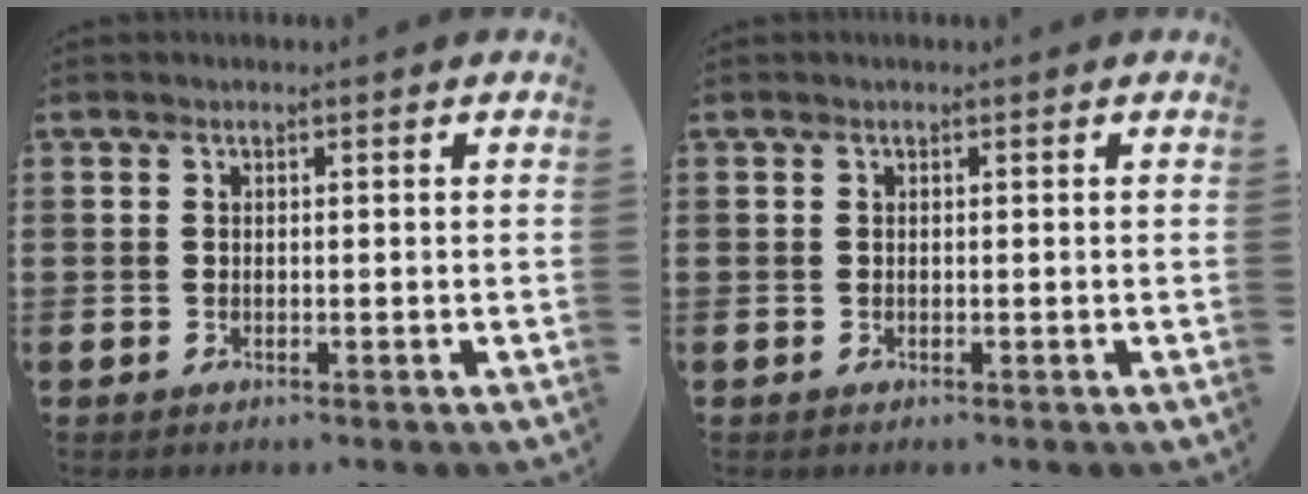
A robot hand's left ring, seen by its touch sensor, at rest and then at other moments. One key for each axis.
{"total": 0.0}